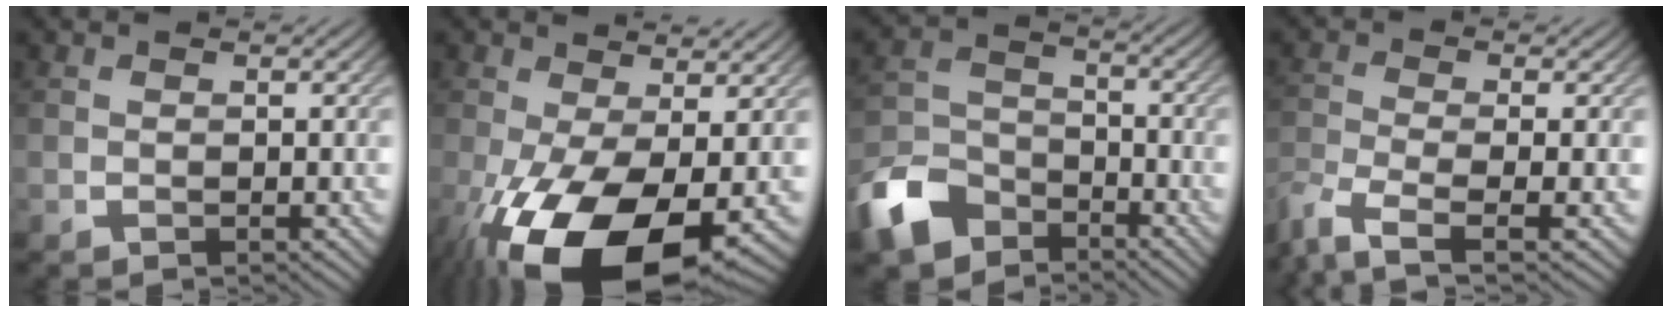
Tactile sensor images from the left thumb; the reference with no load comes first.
{"total": 15.4, "force": [-5.2, 7.0, 12.7], "torque": [-0.258, -0.046, -0.073]}
{"total": 9.8, "force": [-6.7, 5.6, 4.3], "torque": [-0.102, -0.011, -0.153]}
{"total": 6.0, "force": [-3.9, 1.4, 4.3], "torque": [-0.095, -0.014, -0.082]}